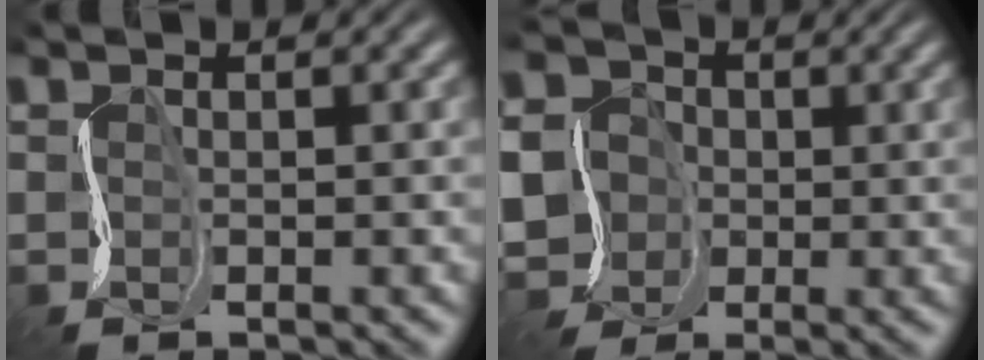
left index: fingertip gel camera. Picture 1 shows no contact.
{"total": 9.7, "force": [-3.4, 8.6, 2.9], "torque": [-0.079, -0.014, -0.101]}